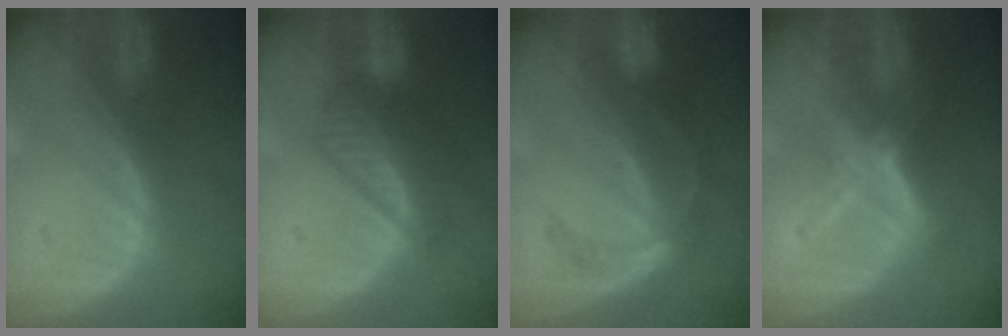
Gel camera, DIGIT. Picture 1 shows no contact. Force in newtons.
{"total": 7.0, "press": 6.0, "slide": 3.5}
{"total": 5.5, "press": 4.8, "slide": 2.8}
{"total": 5.5, "press": 5.4, "slide": 1.3}